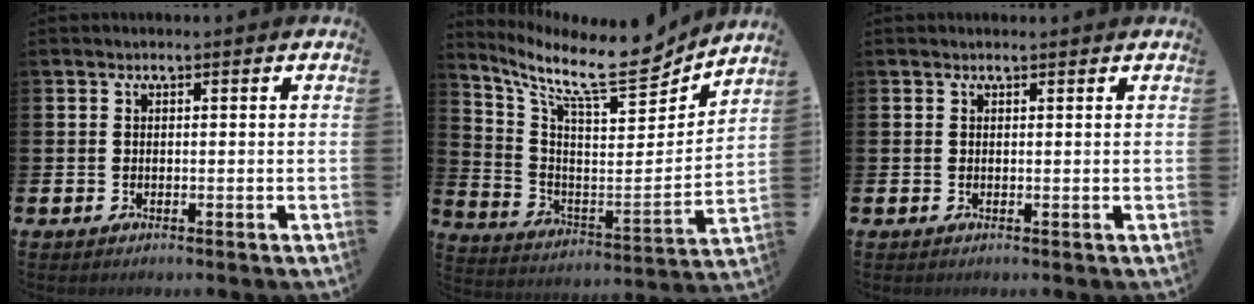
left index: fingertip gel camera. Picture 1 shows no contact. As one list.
[{"total": 13.0, "force": [10.6, 3.0, 7.0], "torque": [-0.149, -0.082, 0.171]}, {"total": 0.5, "force": [0.5, 0.0, 0.1], "torque": [-0.002, 0.000, 0.009]}]